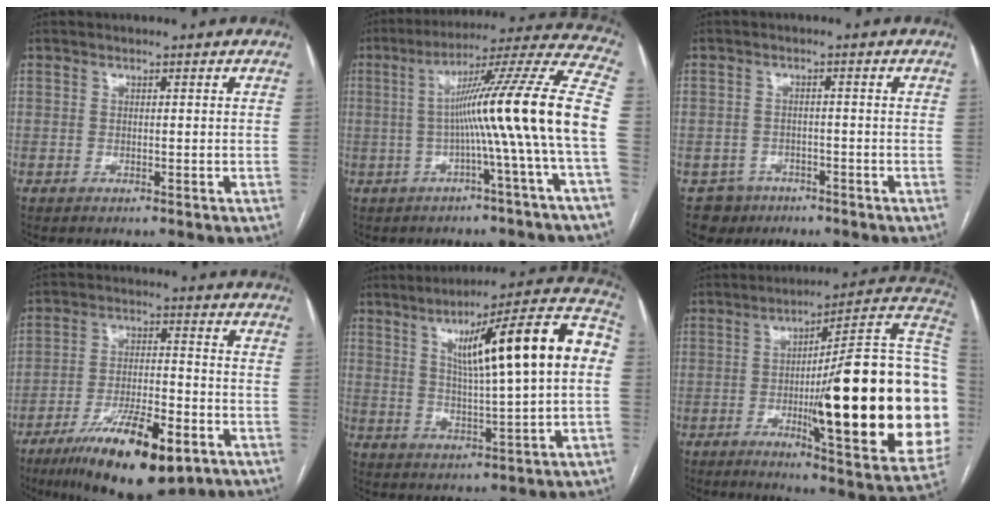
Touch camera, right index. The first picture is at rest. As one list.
[{"total": 17.4, "force": [-2.0, -2.8, 17.1], "torque": [-0.242, 0.021, -0.041]}, {"total": 3.8, "force": [-2.4, 2.9, -0.5], "torque": [0.012, 0.009, -0.038]}, {"total": 16.0, "force": [-9.2, 4.1, 12.4], "torque": [-0.209, -0.017, -0.146]}, {"total": 18.4, "force": [3.6, 1.3, 18.0], "torque": [-0.258, 0.030, 0.049]}, {"total": 31.7, "force": [-2.7, 3.6, 31.4], "torque": [-0.345, 0.011, -0.045]}]